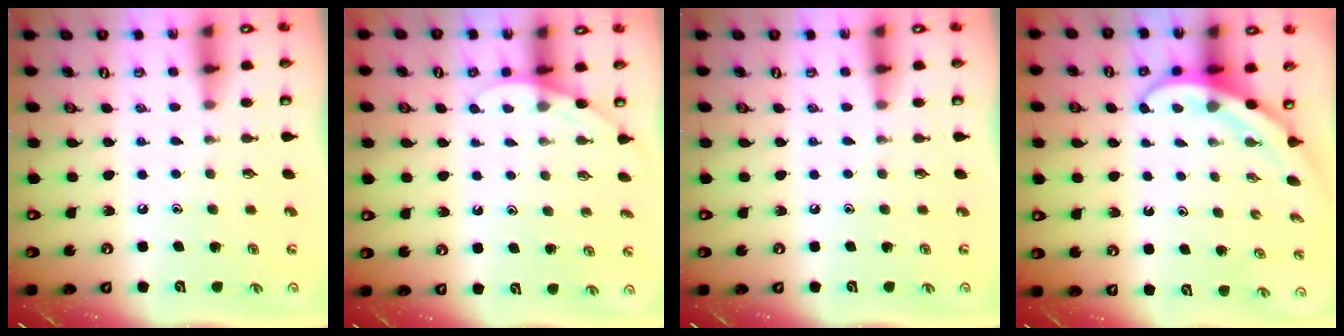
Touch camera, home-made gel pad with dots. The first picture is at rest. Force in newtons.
{"total": 3.2, "press": 3.2, "slide": 0.3}
{"total": 0.0}
{"total": 3.5, "press": 3.5, "slide": 0.1}